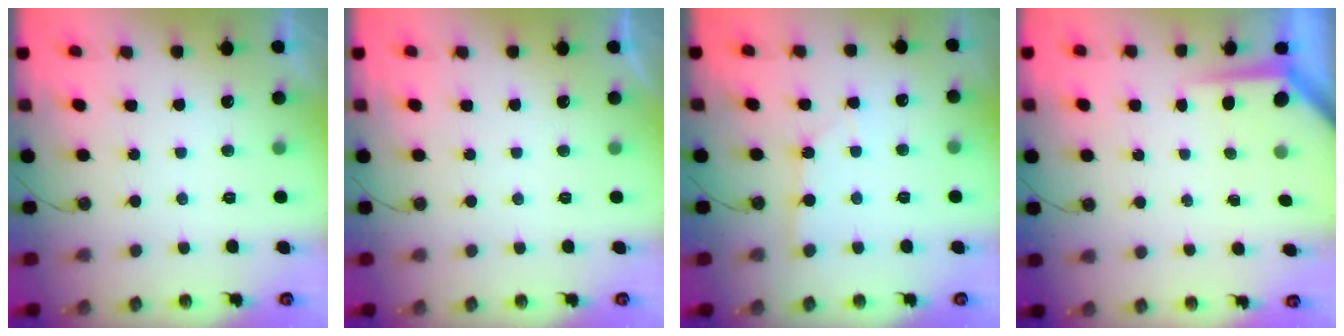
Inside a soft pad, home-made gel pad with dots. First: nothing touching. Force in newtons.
{"total": 0.0}
{"total": 1.3, "press": 1.3, "slide": 0.2}
{"total": 4.0, "press": 4.0, "slide": 0.3}